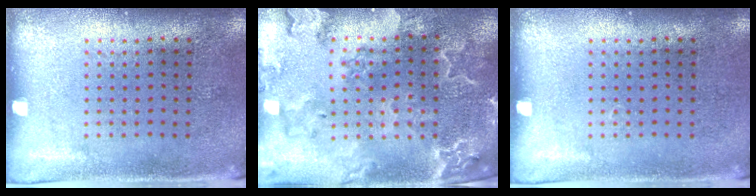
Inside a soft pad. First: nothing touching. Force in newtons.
{"total": 3.1, "press": 2.8, "slide": 1.3}
{"total": 0.0}